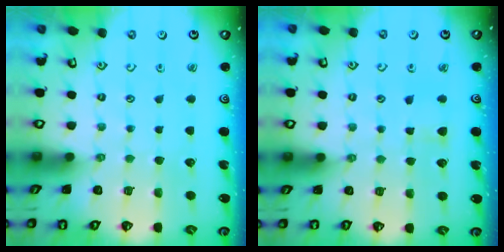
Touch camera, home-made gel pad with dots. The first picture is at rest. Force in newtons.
{"total": 3.8, "press": 3.8, "slide": 0.5}